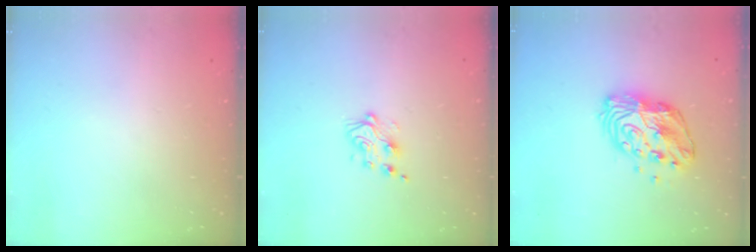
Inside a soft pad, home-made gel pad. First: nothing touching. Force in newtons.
{"total": 5.9, "press": 5.9, "slide": 0.5}
{"total": 12.3, "press": 12.3, "slide": 1.0}